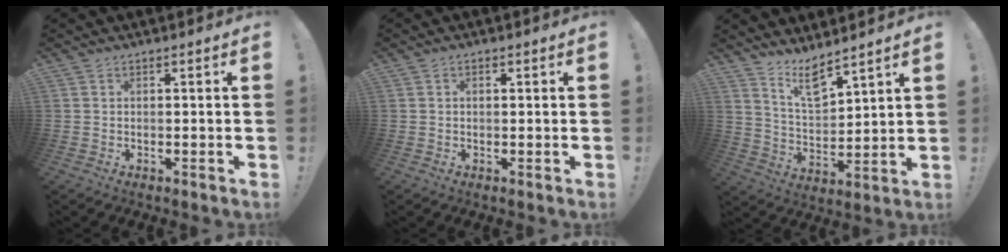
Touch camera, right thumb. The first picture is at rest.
{"total": 0.8, "force": [0.0, 0.5, 0.6], "torque": [-0.010, 0.003, -0.002]}
{"total": 10.1, "force": [8.0, 3.5, 5.1], "torque": [-0.096, -0.051, 0.148]}